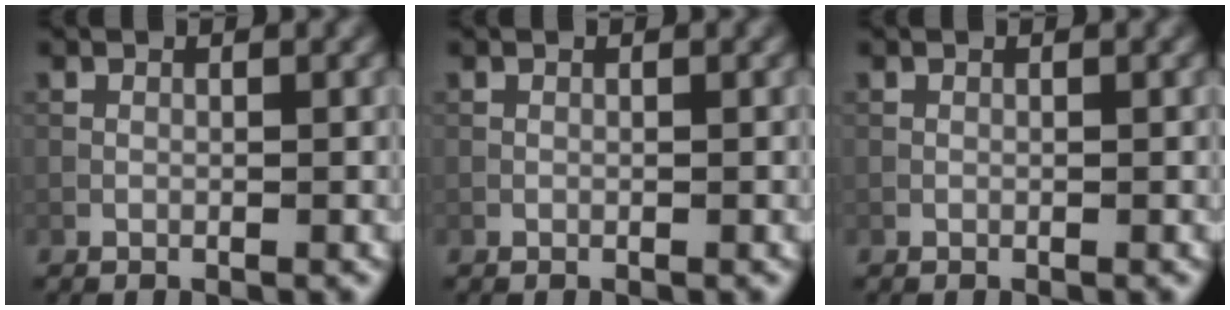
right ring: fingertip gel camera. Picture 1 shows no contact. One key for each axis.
{"total": 0.0}
{"total": 0.0}